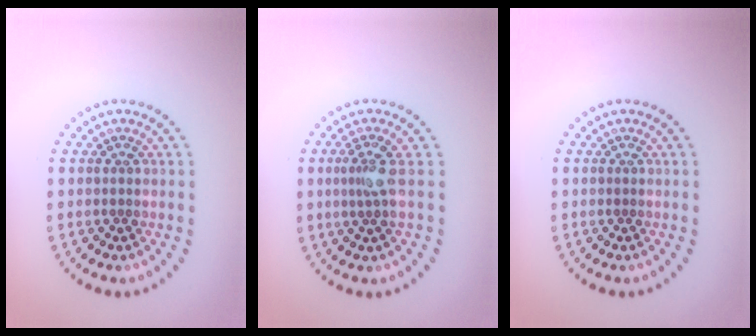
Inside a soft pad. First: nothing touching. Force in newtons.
{"total": 2.0, "press": 1.5, "slide": 1.4}
{"total": 0.0}